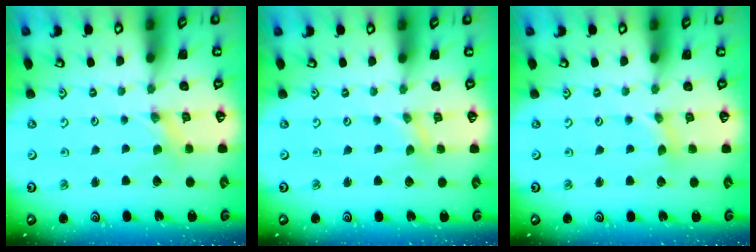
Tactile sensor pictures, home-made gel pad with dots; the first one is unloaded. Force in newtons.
{"total": 0.0}
{"total": 1.9, "press": 1.9, "slide": 0.4}